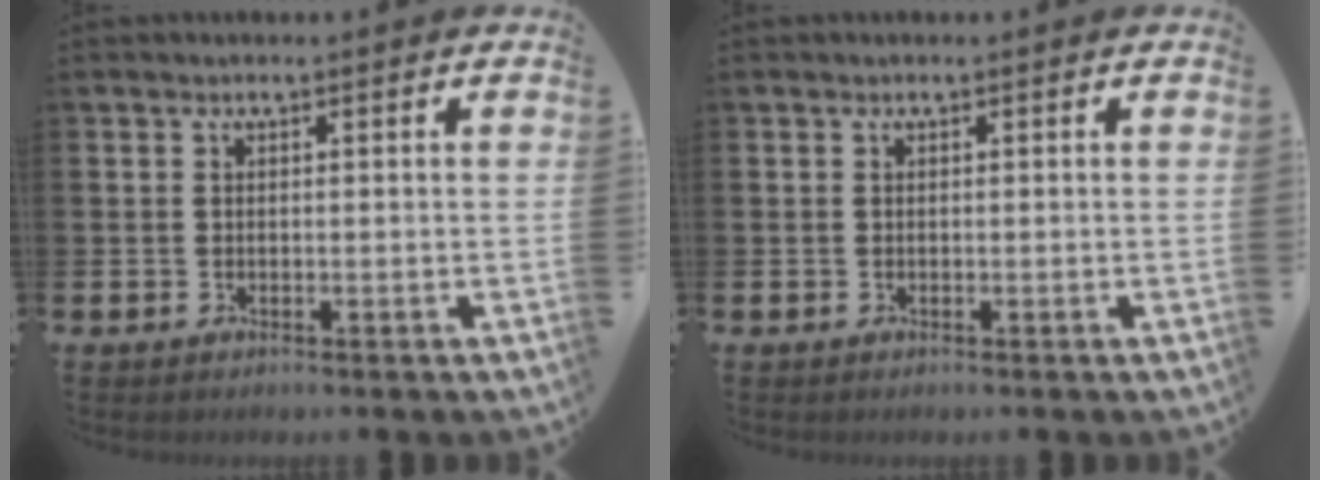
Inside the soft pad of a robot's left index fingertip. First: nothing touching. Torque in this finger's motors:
{"motor_torque": [0.00, 0.00, 0.00, 0.00]}